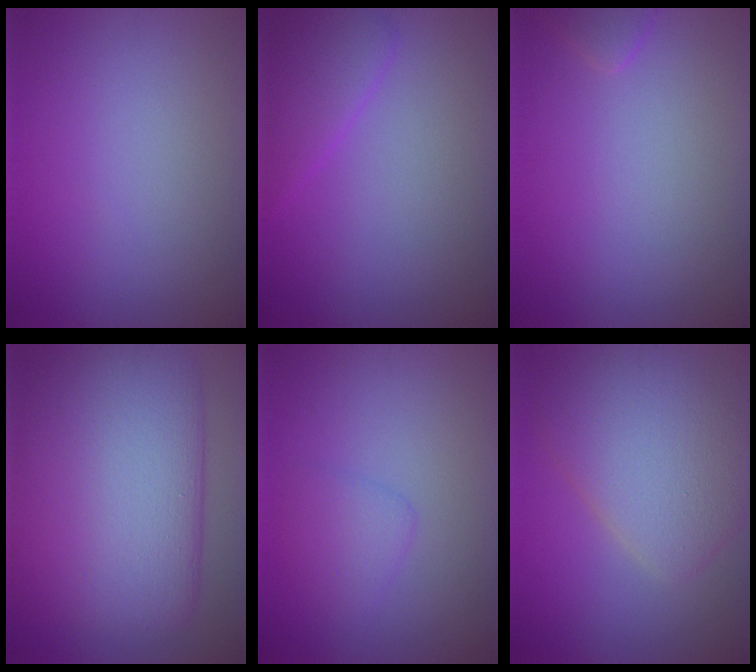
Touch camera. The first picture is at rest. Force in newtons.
{"total": 2.8, "press": 2.8, "slide": 0.2}
{"total": 1.1, "press": 1.1, "slide": 0.1}
{"total": 13.2, "press": 13.2, "slide": 0.8}
{"total": 1.9, "press": 1.9, "slide": 0.2}
{"total": 7.2, "press": 7.1, "slide": 0.3}